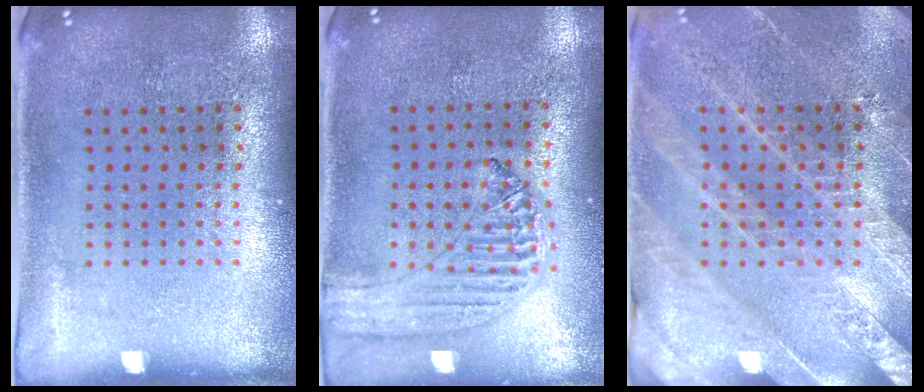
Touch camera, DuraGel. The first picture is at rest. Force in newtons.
{"total": 1.3, "press": 1.3, "slide": 0.3}
{"total": 3.0, "press": 2.9, "slide": 0.9}